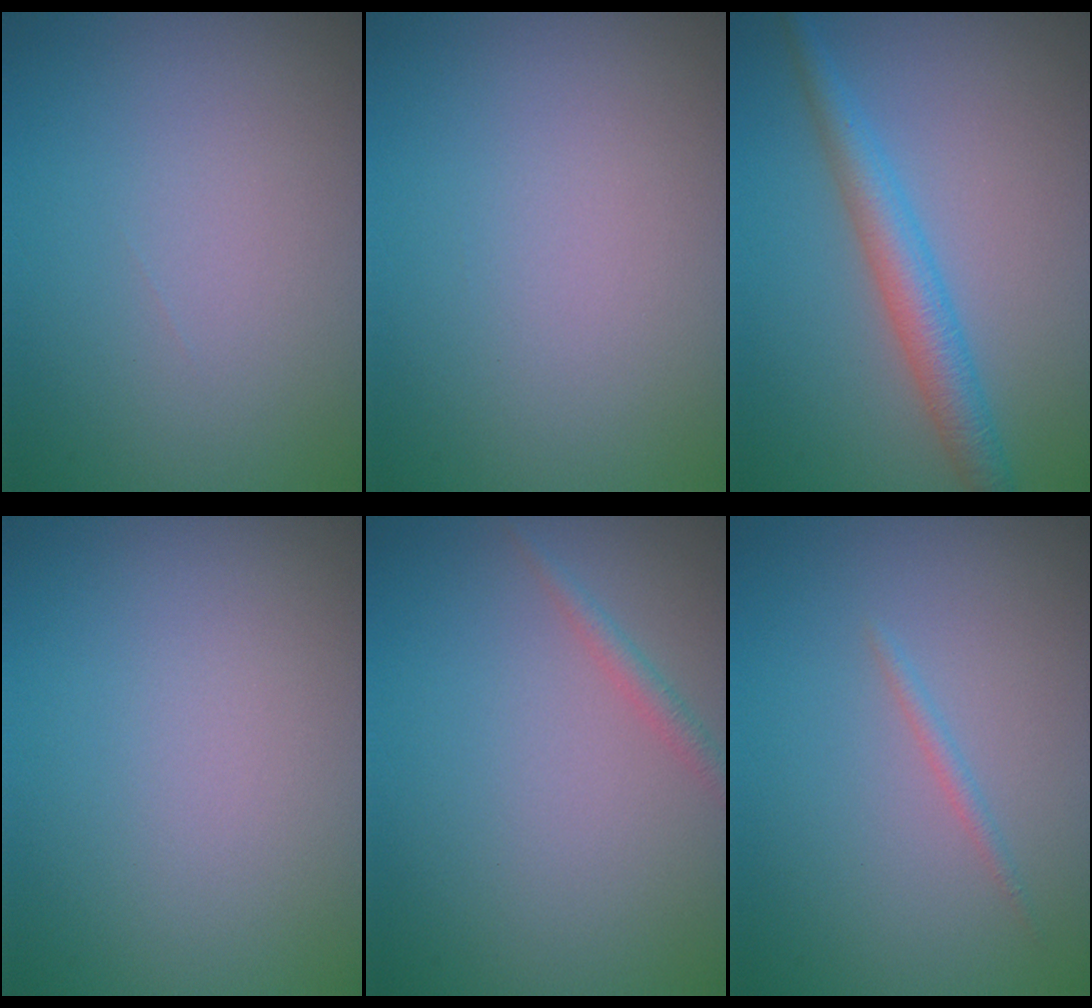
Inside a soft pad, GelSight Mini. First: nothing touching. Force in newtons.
{"total": 0.0}
{"total": 3.6, "press": 3.6, "slide": 0.2}
{"total": 0.0}
{"total": 1.2, "press": 1.2, "slide": 0.1}
{"total": 0.8, "press": 0.8, "slide": 0.0}